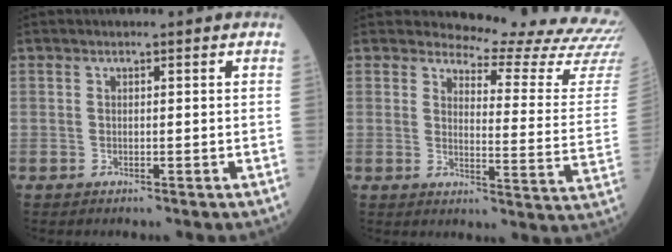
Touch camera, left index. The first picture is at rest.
{"total": 17.6, "force": [17.3, -0.1, 3.1], "torque": [-0.033, -0.160, 0.175]}